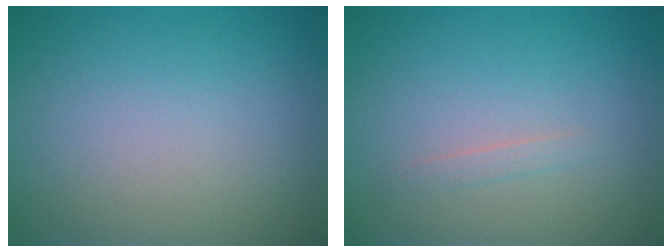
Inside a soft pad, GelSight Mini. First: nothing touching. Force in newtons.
{"total": 0.6, "press": 0.6, "slide": 0.1}